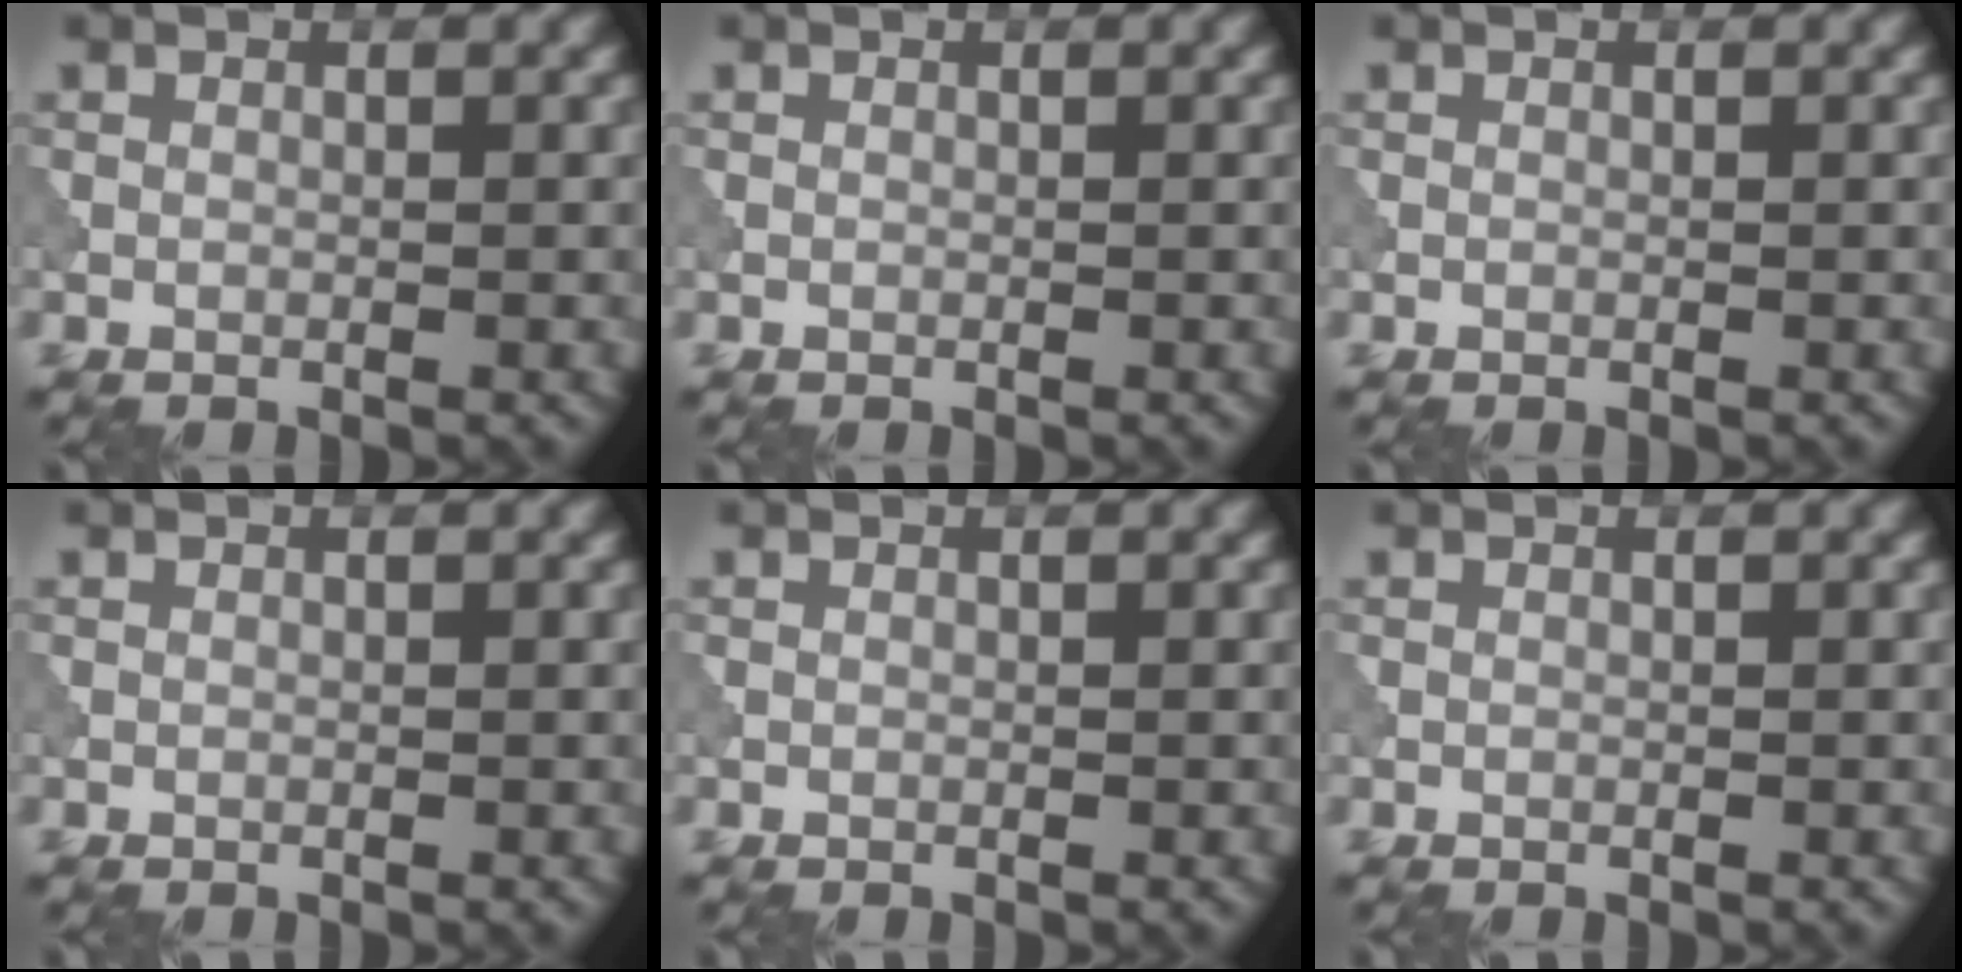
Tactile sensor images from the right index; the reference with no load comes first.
{"total": 0.0}
{"total": 0.0}
{"total": 0.0}
{"total": 0.0}
{"total": 0.0}